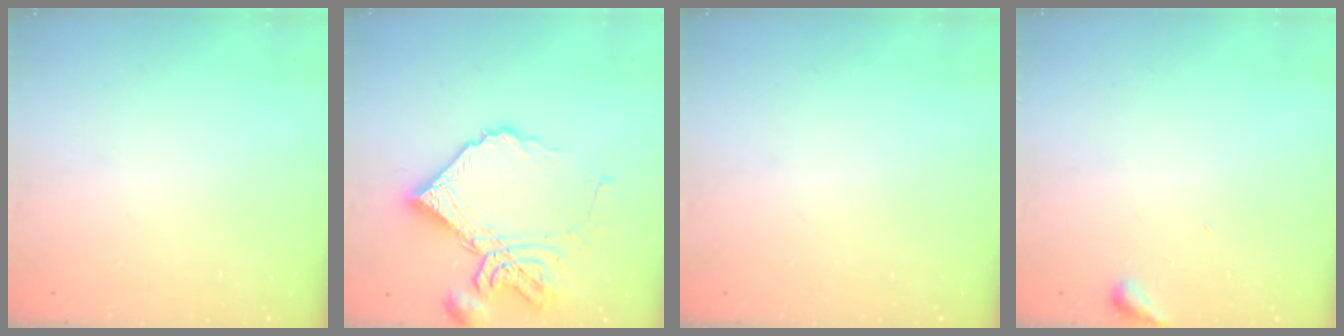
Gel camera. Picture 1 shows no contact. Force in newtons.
{"total": 17.4, "press": 17.3, "slide": 2.0}
{"total": 0.0}
{"total": 2.9, "press": 2.9, "slide": 0.3}